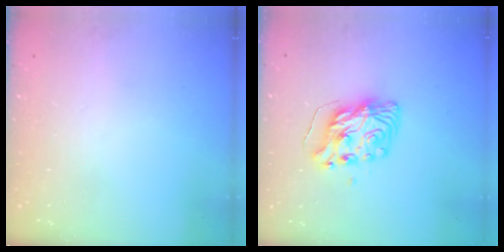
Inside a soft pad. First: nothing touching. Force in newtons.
{"total": 10.1, "press": 10.0, "slide": 1.1}